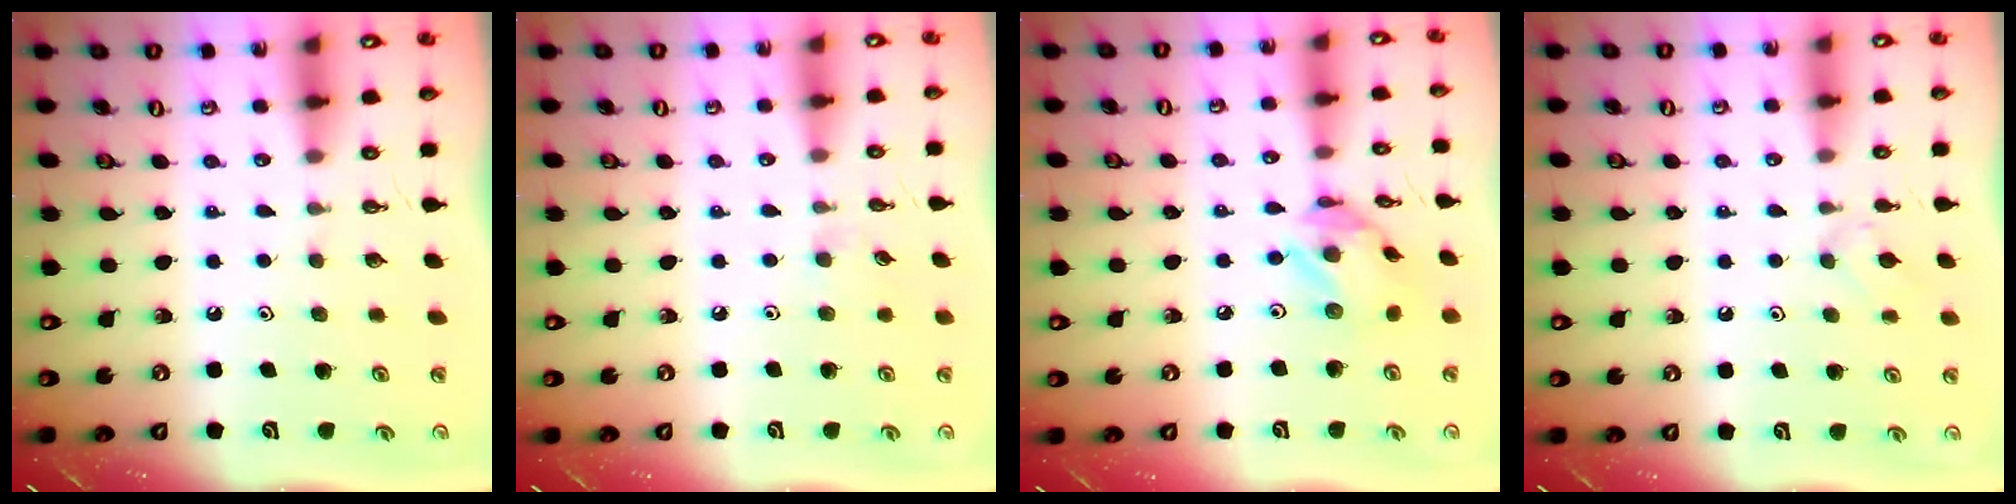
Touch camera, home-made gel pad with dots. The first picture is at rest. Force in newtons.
{"total": 3.7, "press": 3.7, "slide": 0.6}
{"total": 10.3, "press": 10.3, "slide": 0.8}
{"total": 2.2, "press": 2.1, "slide": 0.6}